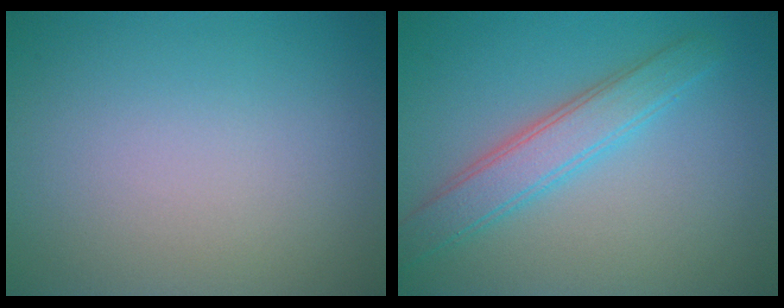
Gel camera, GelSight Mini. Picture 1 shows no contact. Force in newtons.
{"total": 3.7, "press": 3.7, "slide": 0.2}